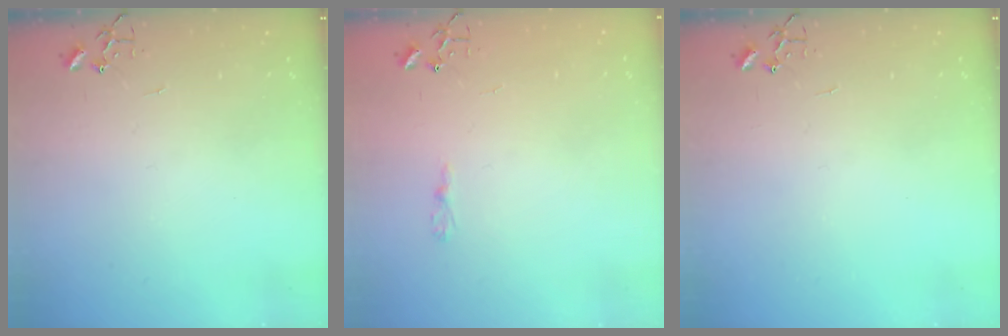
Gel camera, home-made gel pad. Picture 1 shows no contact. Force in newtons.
{"total": 3.6, "press": 3.6, "slide": 0.4}
{"total": 0.0}